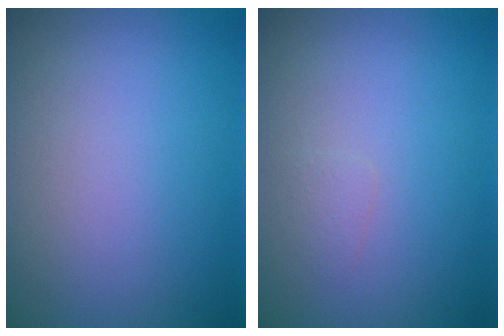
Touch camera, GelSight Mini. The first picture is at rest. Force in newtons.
{"total": 0.7, "press": 0.7, "slide": 0.1}